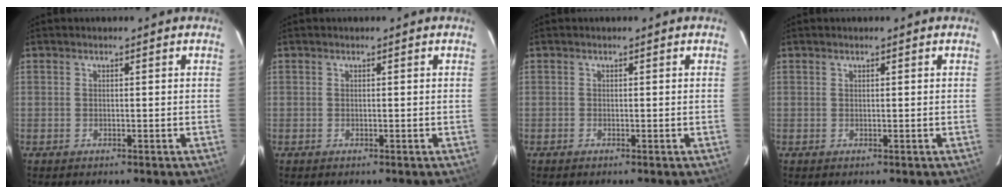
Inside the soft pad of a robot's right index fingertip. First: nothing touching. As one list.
[{"total": 0.0}, {"total": 0.0}, {"total": 0.0}]